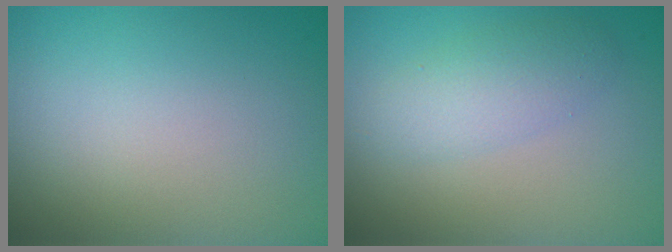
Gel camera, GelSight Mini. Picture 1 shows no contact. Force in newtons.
{"total": 2.4, "press": 2.4, "slide": 0.1}